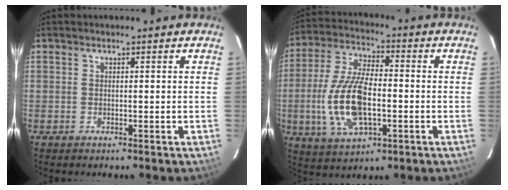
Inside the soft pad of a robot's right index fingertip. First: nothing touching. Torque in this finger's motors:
{"motor_torque": [2.14, 0.00, 1.06, 0.16]}